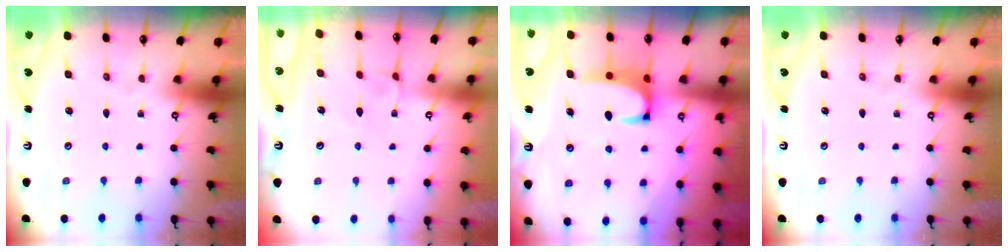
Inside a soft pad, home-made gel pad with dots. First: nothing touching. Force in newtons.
{"total": 2.4, "press": 2.4, "slide": 0.2}
{"total": 2.8, "press": 2.6, "slide": 1.1}
{"total": 0.0}